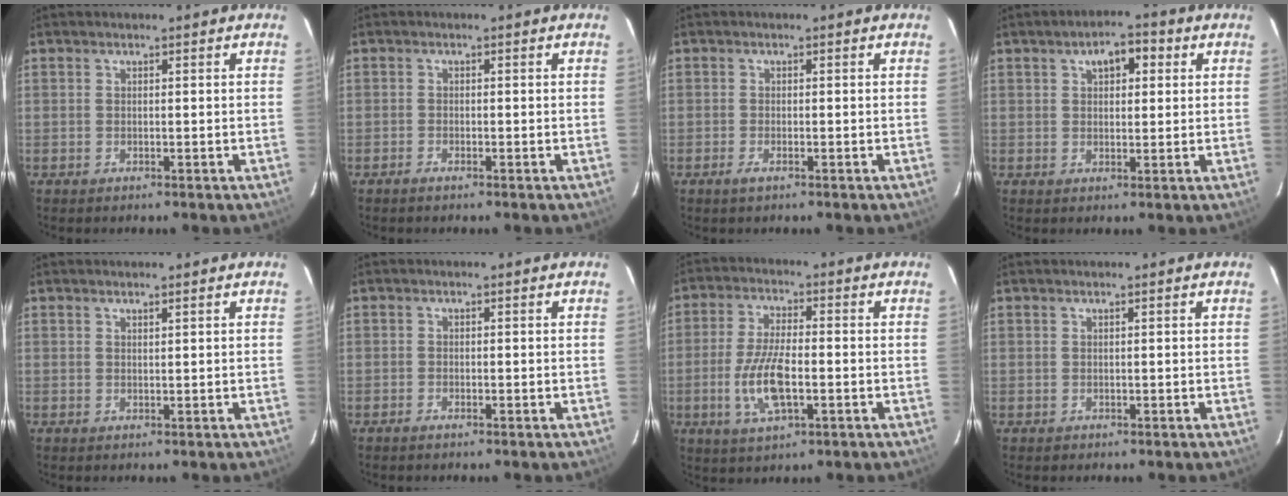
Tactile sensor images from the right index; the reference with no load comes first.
{"total": 0.8, "force": [-0.8, 0.2, 0.3], "torque": [-0.011, -0.002, -0.018]}
{"total": 1.4, "force": [-0.9, 0.4, 1.0], "torque": [-0.022, -0.003, -0.017]}
{"total": 5.2, "force": [2.2, 2.8, 3.8], "torque": [-0.058, 0.019, 0.034]}
{"total": 0.7, "force": [0.7, -0.2, 0.2], "torque": [-0.007, -0.004, 0.010]}
{"total": 0.7, "force": [-0.6, 0.1, 0.2], "torque": [-0.007, -0.002, -0.014]}
{"total": 9.9, "force": [-2.5, 3.5, 8.9], "torque": [-0.185, -0.005, -0.047]}
{"total": 0.0}